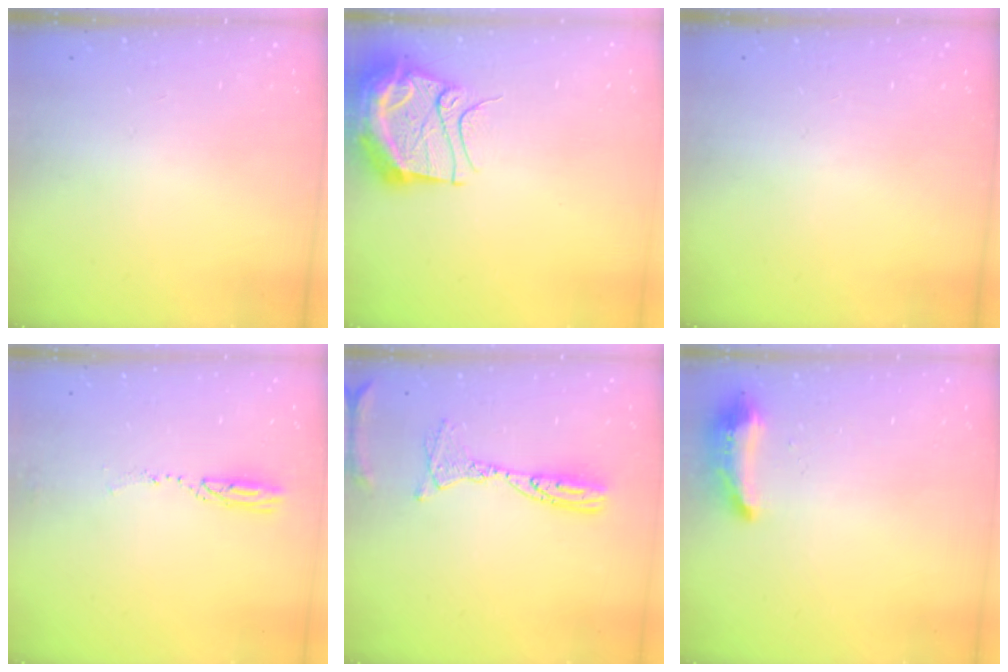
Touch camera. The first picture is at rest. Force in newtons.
{"total": 14.2, "press": 14.1, "slide": 1.2}
{"total": 0.0}
{"total": 3.5, "press": 3.4, "slide": 0.7}
{"total": 11.6, "press": 11.5, "slide": 1.1}
{"total": 9.1, "press": 9.1, "slide": 0.7}